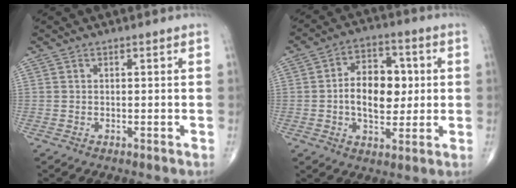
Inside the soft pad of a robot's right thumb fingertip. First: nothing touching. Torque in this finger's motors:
{"motor_torque": [0.02, 0.39, 0.32, 0.04, 0.06]}